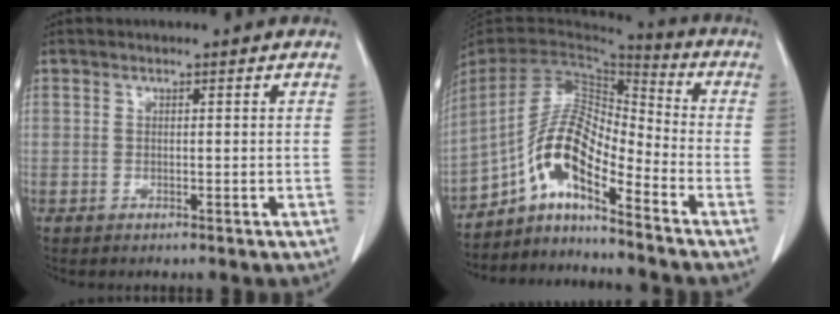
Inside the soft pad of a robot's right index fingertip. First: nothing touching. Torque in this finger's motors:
{"motor_torque": [1.51, -0.63, 0.46, 0.11]}